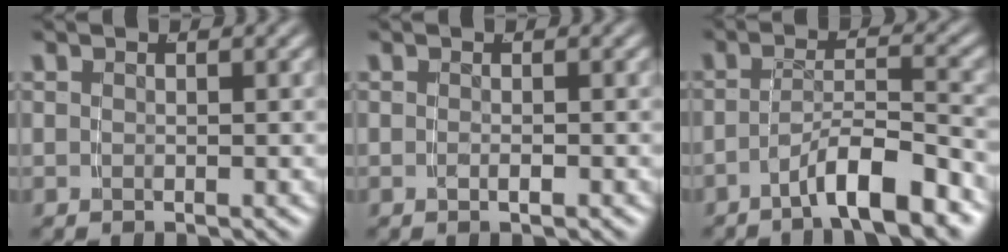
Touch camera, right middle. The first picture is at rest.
{"total": 0.9, "force": [-0.5, -0.7, 0.3], "torque": [-0.005, -0.001, -0.006]}
{"total": 5.1, "force": [-3.8, 0.5, 3.4], "torque": [-0.041, 0.003, -0.062]}